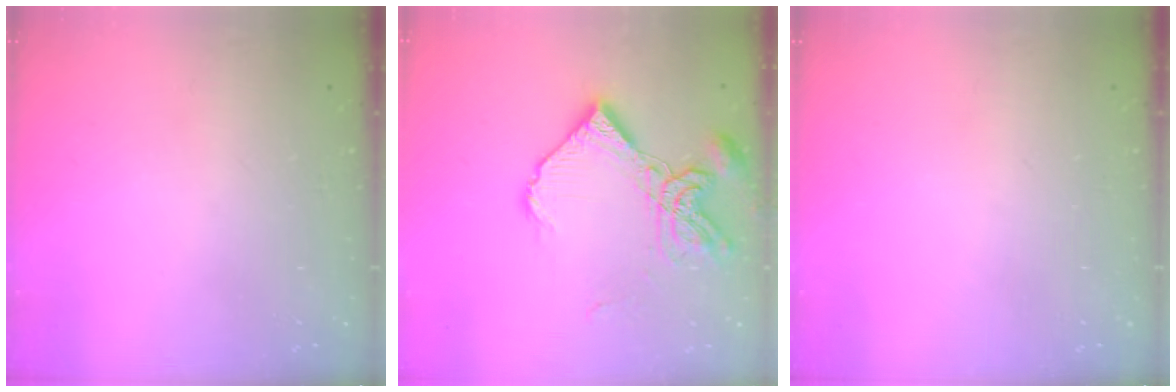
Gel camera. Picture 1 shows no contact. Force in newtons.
{"total": 12.9, "press": 12.8, "slide": 1.6}
{"total": 0.0}